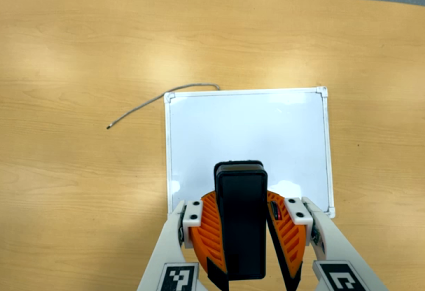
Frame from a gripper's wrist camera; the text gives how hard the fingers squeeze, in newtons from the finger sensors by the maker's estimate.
{"total": 10.6, "left": 10.0, "right": 11.2}